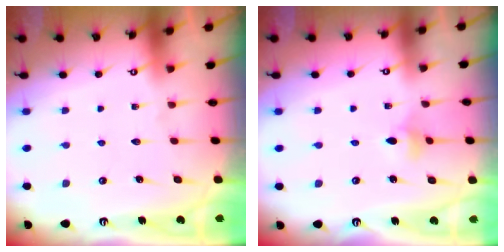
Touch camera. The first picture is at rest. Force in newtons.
{"total": 3.7, "press": 3.7, "slide": 0.7}